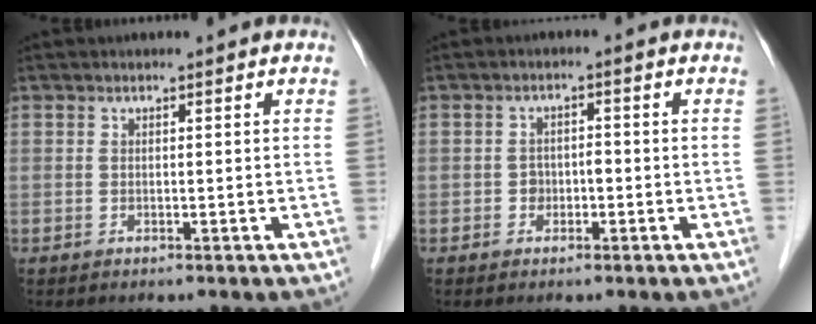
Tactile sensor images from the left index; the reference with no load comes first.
{"total": 2.1, "force": [-1.1, 1.6, 0.8], "torque": [-0.007, 0.005, -0.019]}